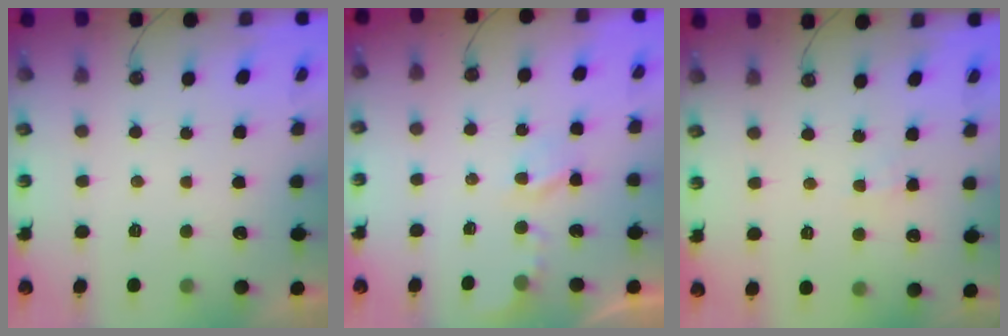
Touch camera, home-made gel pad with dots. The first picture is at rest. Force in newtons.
{"total": 2.7, "press": 2.7, "slide": 0.5}
{"total": 1.5, "press": 1.5, "slide": 0.3}